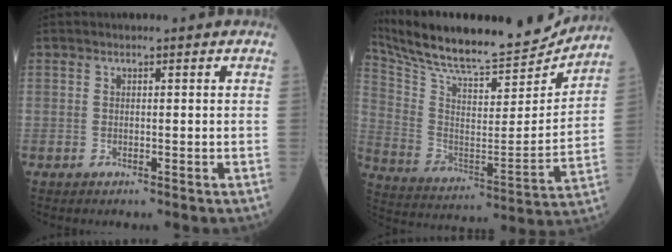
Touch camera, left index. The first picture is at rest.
{"total": 25.2, "force": [23.1, 3.5, 9.5], "torque": [-0.180, -0.035, 0.351]}